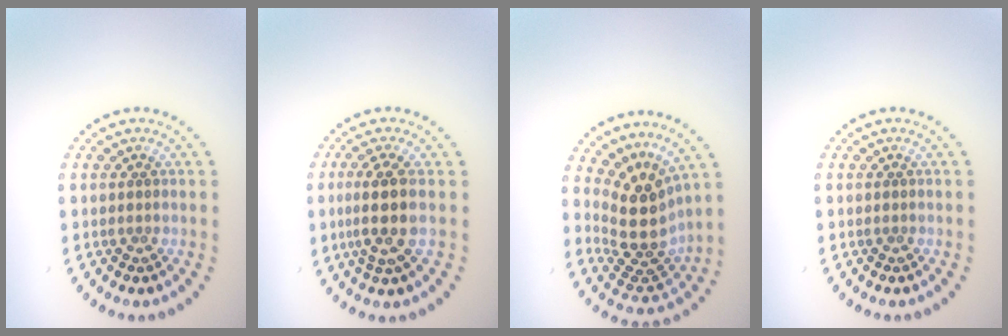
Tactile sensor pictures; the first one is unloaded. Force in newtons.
{"total": 3.4, "press": 2.9, "slide": 1.9}
{"total": 5.0, "press": 3.7, "slide": 3.4}
{"total": 0.0}